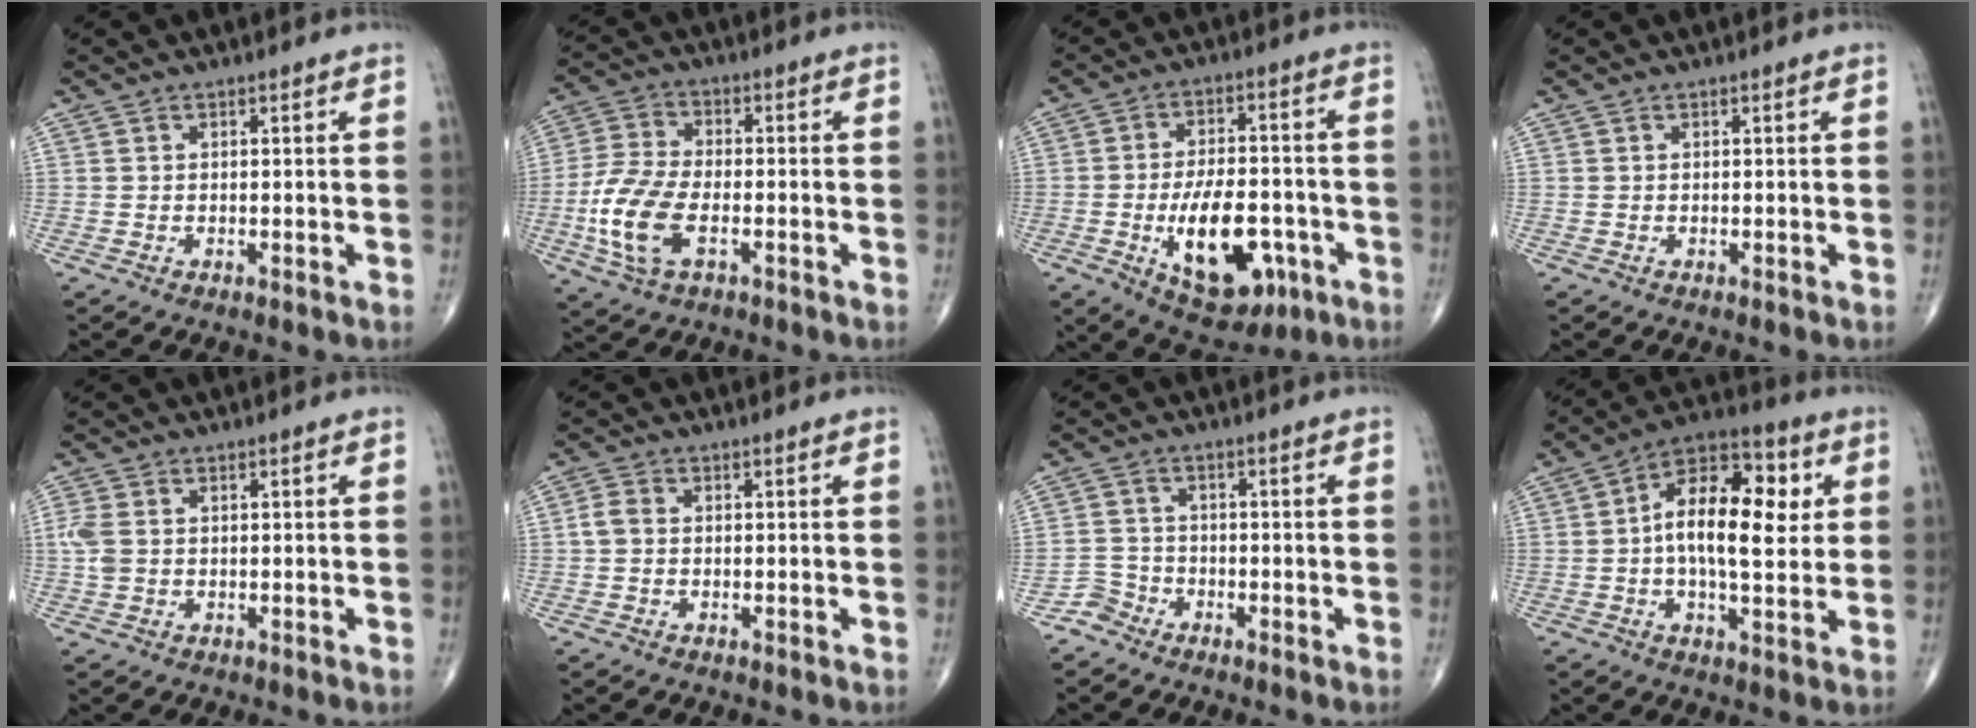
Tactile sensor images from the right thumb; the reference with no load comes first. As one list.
[{"total": 11.8, "force": [-3.4, 6.0, 9.5], "torque": [-0.216, 0.010, -0.069]}, {"total": 15.7, "force": [-5.1, 8.1, 12.5], "torque": [-0.174, 0.019, -0.069]}, {"total": 0.0}, {"total": 3.3, "force": [0.2, 2.4, 2.3], "torque": [-0.073, 0.004, 0.004]}, {"total": 2.4, "force": [-0.1, 1.8, 1.6], "torque": [-0.031, 0.005, -0.008]}, {"total": 2.9, "force": [-2.2, 1.9, -0.4], "torque": [0.018, 0.010, -0.052]}, {"total": 16.3, "force": [2.1, 8.1, 14.0], "torque": [-0.202, 0.020, 0.024]}]